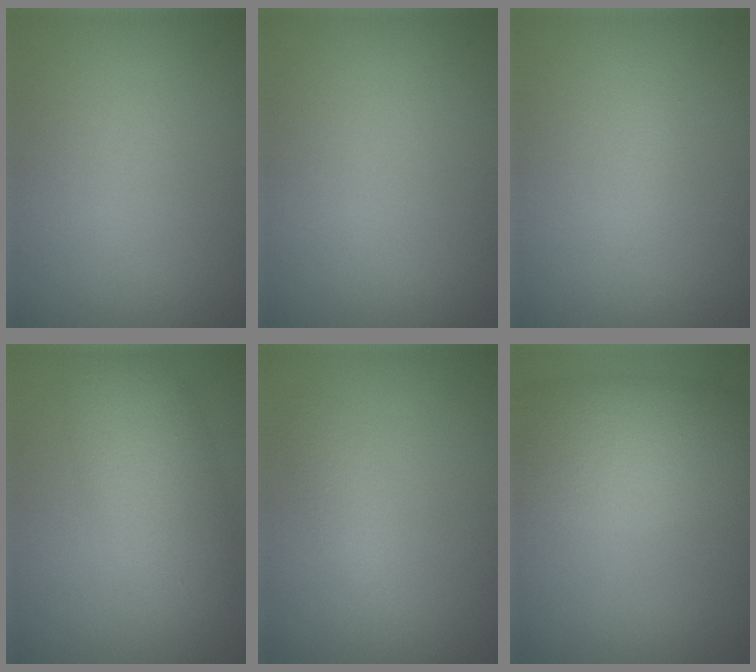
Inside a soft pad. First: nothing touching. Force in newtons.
{"total": 0.0}
{"total": 0.6, "press": 0.6, "slide": 0.1}
{"total": 5.6, "press": 5.6, "slide": 0.2}
{"total": 1.6, "press": 1.6, "slide": 0.1}
{"total": 7.2, "press": 7.2, "slide": 0.1}